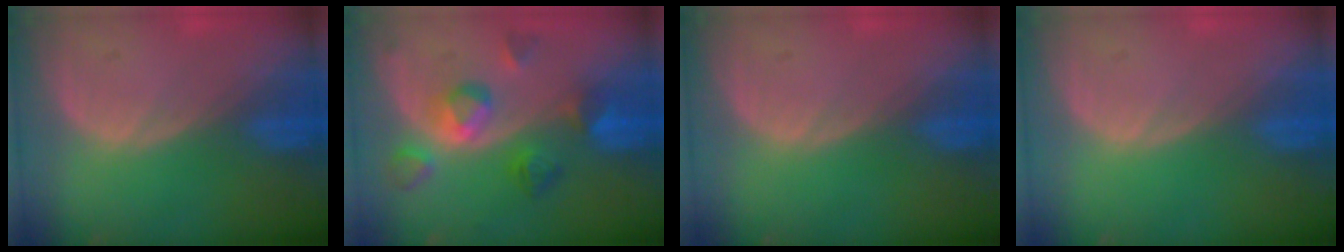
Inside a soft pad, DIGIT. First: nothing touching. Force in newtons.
{"total": 7.6, "press": 7.3, "slide": 2.0}
{"total": 0.0}
{"total": 0.0}